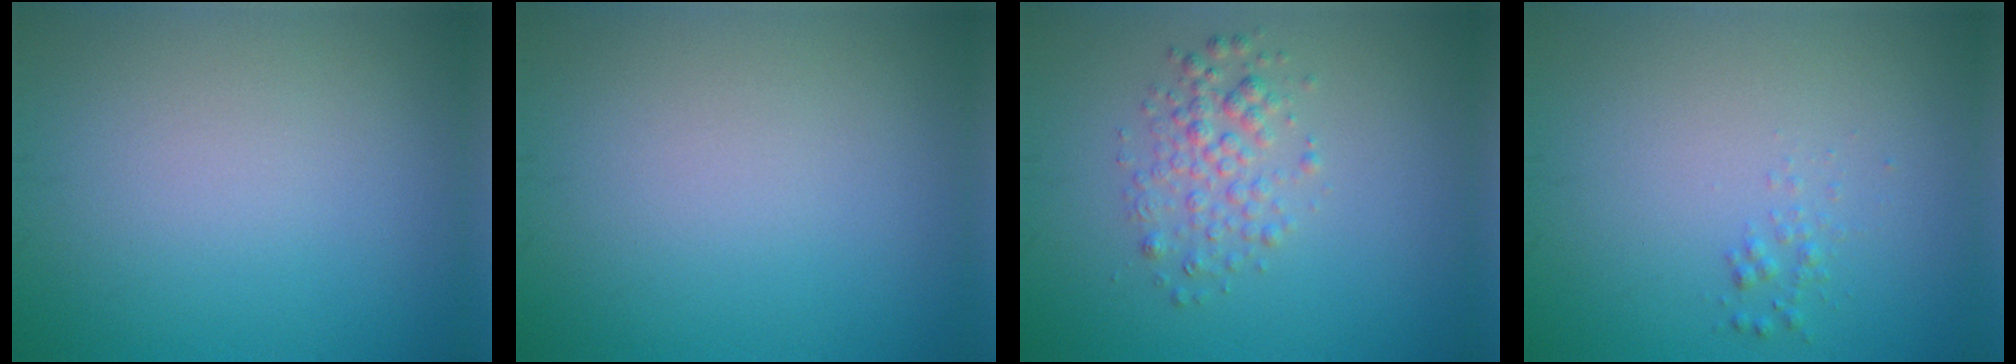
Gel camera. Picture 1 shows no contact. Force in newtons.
{"total": 0.0}
{"total": 2.5, "press": 2.5, "slide": 0.1}
{"total": 0.8, "press": 0.8, "slide": 0.0}